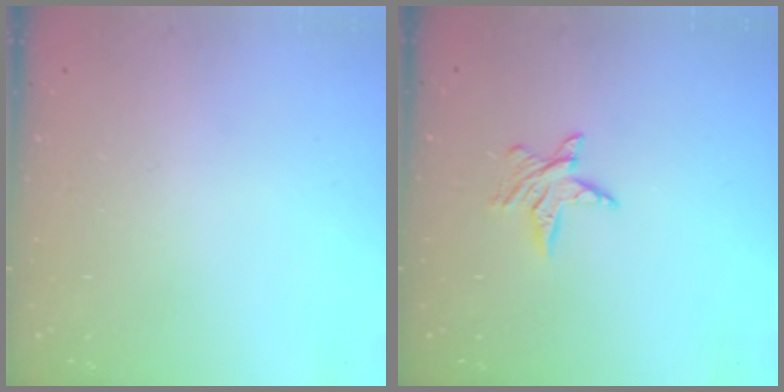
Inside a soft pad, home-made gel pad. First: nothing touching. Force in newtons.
{"total": 5.3, "press": 5.2, "slide": 0.7}